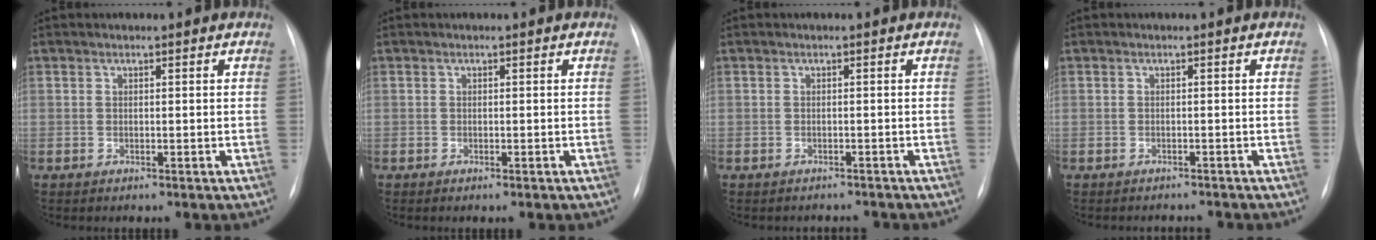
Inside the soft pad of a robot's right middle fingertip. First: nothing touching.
{"total": 0.7, "force": [-0.4, 0.1, 0.5], "torque": [-0.008, -0.003, -0.004]}
{"total": 2.7, "force": [-2.6, 0.8, -0.1], "torque": [0.005, 0.000, -0.031]}
{"total": 2.8, "force": [-2.8, 0.6, 0.1], "torque": [0.005, -0.002, -0.033]}